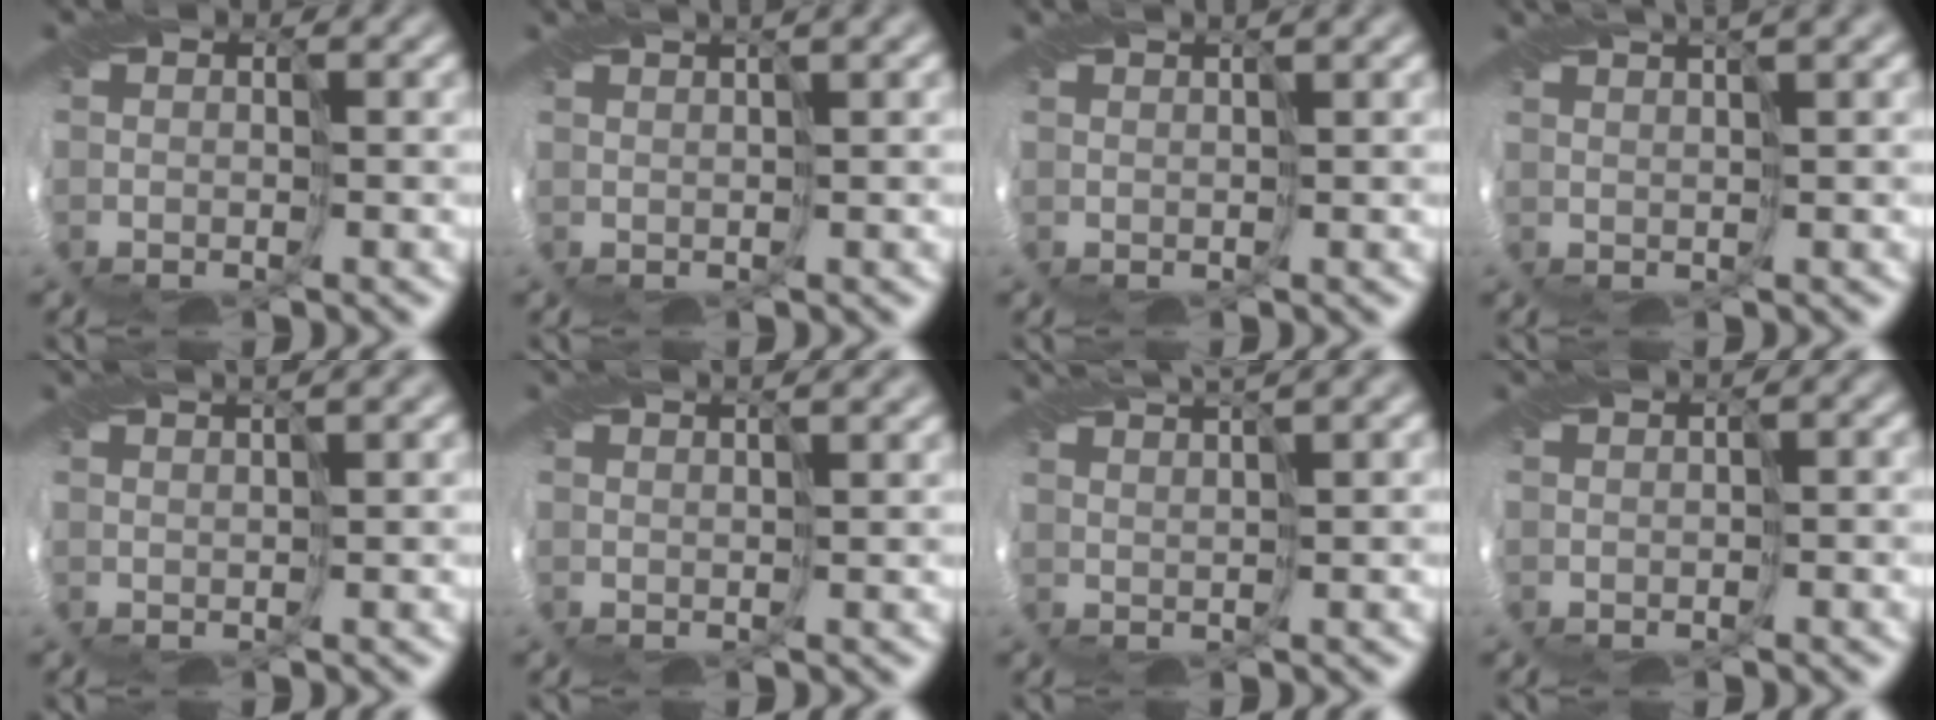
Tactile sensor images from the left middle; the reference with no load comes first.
{"total": 2.5, "force": [1.7, 0.1, 1.9], "torque": [-0.036, 0.006, 0.027]}
{"total": 1.8, "force": [1.3, 0.0, 1.2], "torque": [-0.026, 0.002, 0.021]}
{"total": 3.7, "force": [2.4, 0.2, 2.7], "torque": [-0.049, 0.010, 0.041]}
{"total": 3.1, "force": [2.3, 0.3, 2.1], "torque": [-0.037, 0.014, 0.026]}
{"total": 3.7, "force": [2.8, 0.9, 2.3], "torque": [-0.025, 0.017, 0.020]}
{"total": 4.3, "force": [3.3, 0.3, 2.7], "torque": [-0.053, 0.013, 0.053]}
{"total": 1.1, "force": [0.5, 0.0, 1.0], "torque": [-0.023, 0.003, 0.010]}